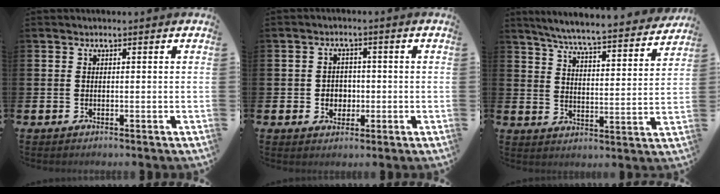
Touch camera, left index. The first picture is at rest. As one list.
[{"total": 2.8, "force": [-0.2, 2.7, 0.9], "torque": [-0.010, 0.001, -0.012]}, {"total": 6.7, "force": [6.3, 0.1, 2.2], "torque": [-0.061, -0.052, 0.104]}]